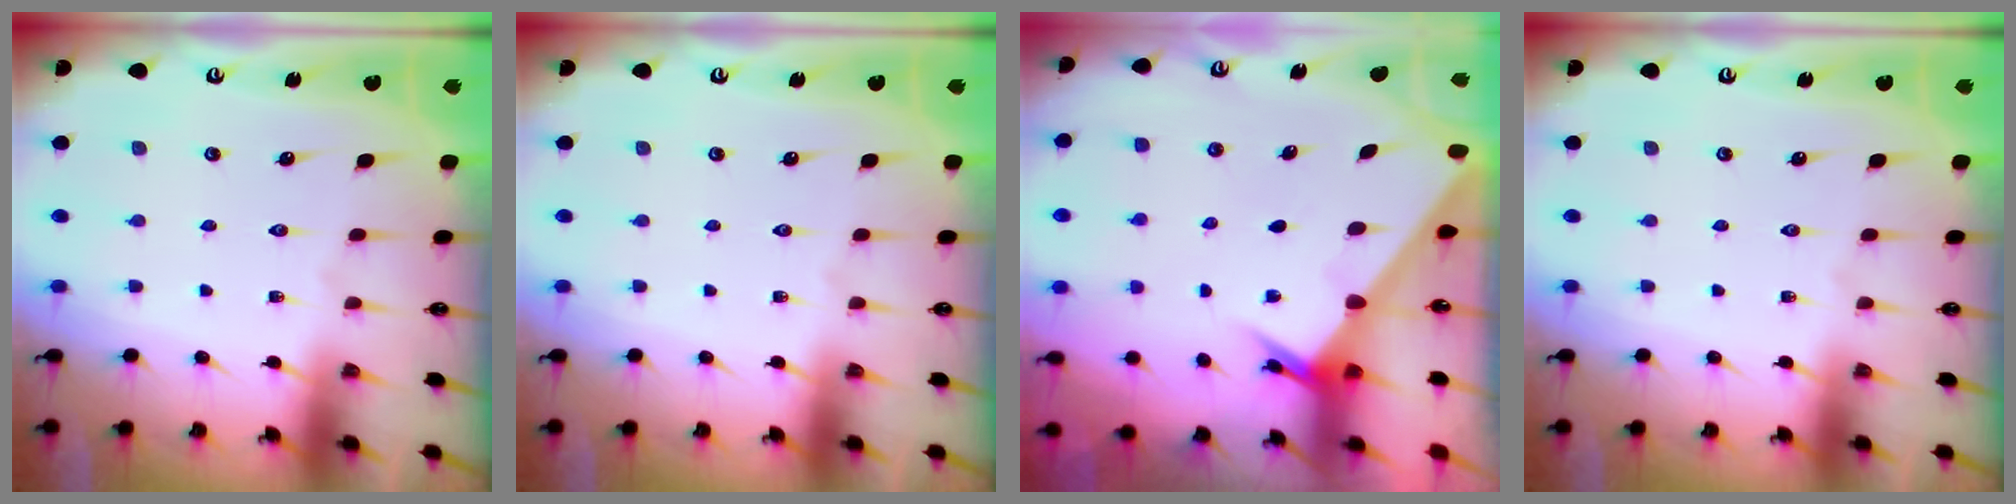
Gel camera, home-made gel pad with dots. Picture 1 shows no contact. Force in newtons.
{"total": 0.0}
{"total": 2.5, "press": 2.5, "slide": 0.2}
{"total": 0.0}